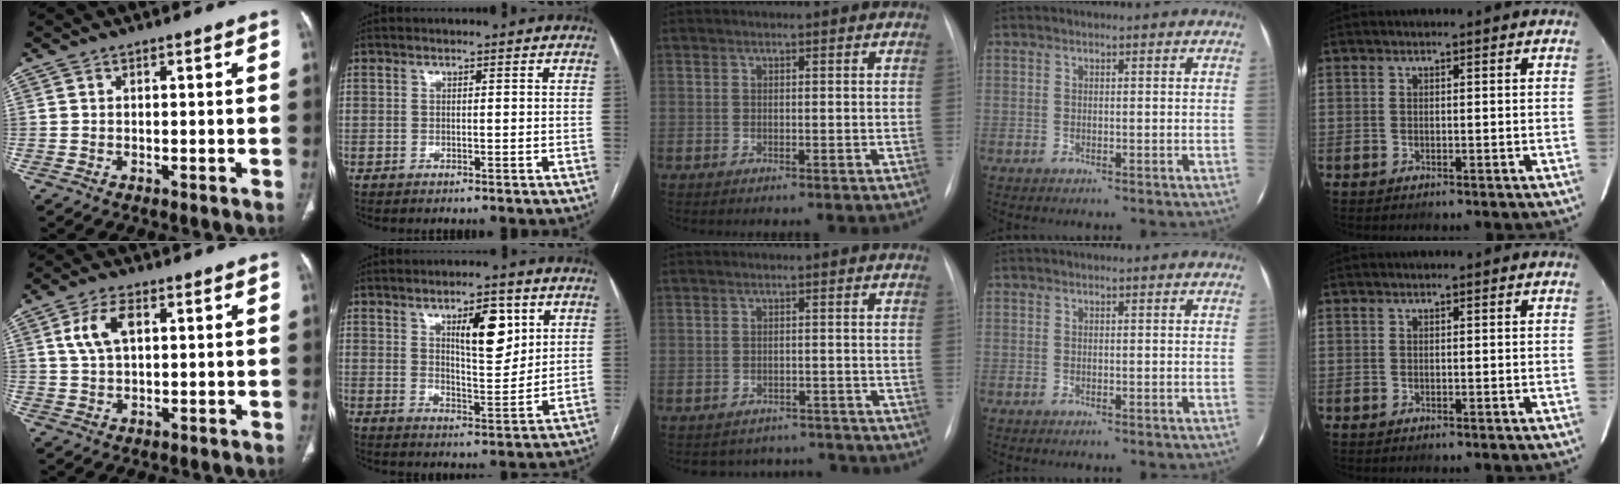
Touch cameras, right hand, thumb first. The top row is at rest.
{"thumb": {"total": 6.6, "force": [2.1, 3.5, 5.1], "torque": [-0.106, 0.004, 0.043]}, "index": {"total": 8.6, "force": [3.8, 2.6, 7.2], "torque": [-0.114, -0.002, 0.063]}, "middle": {"total": 7.2, "force": [-6.7, 2.6, -0.5], "torque": [0.013, 0.025, -0.076]}}